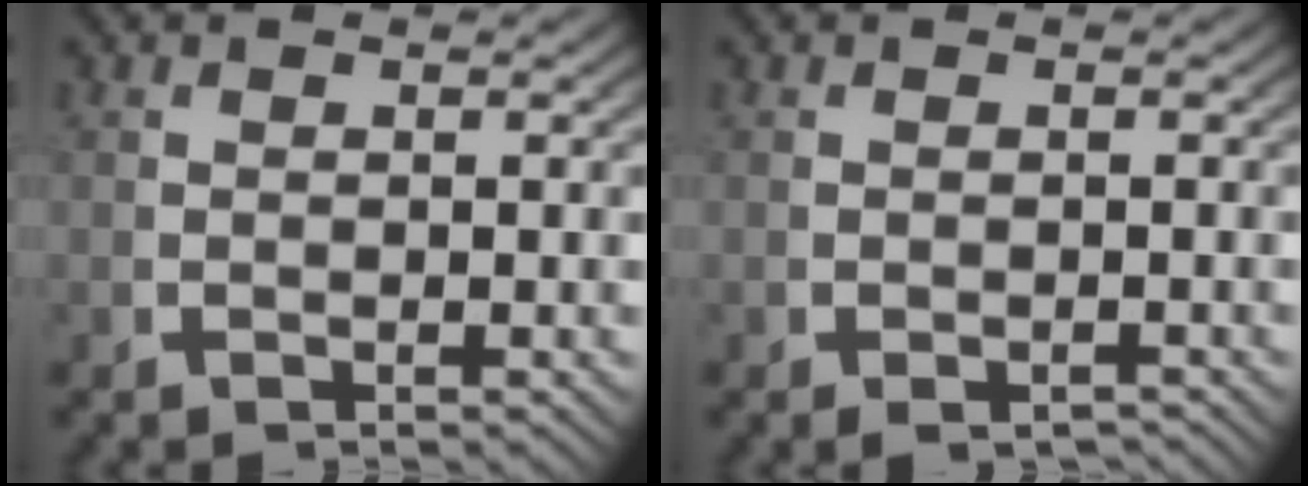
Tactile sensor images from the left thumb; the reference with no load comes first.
{"total": 1.6, "force": [-1.4, 0.7, 0.6], "torque": [-0.006, -0.007, -0.019]}